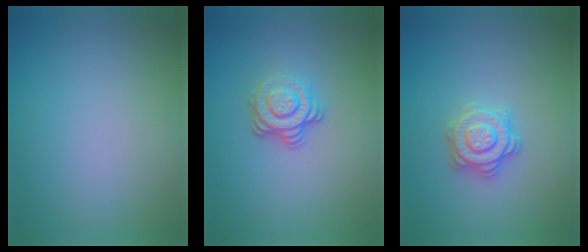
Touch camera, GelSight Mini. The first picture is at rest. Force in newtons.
{"total": 3.7, "press": 2.6, "slide": 2.6}
{"total": 2.8, "press": 2.8, "slide": 0.2}